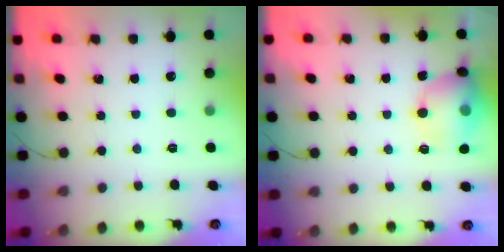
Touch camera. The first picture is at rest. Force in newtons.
{"total": 13.8, "press": 13.6, "slide": 2.8}